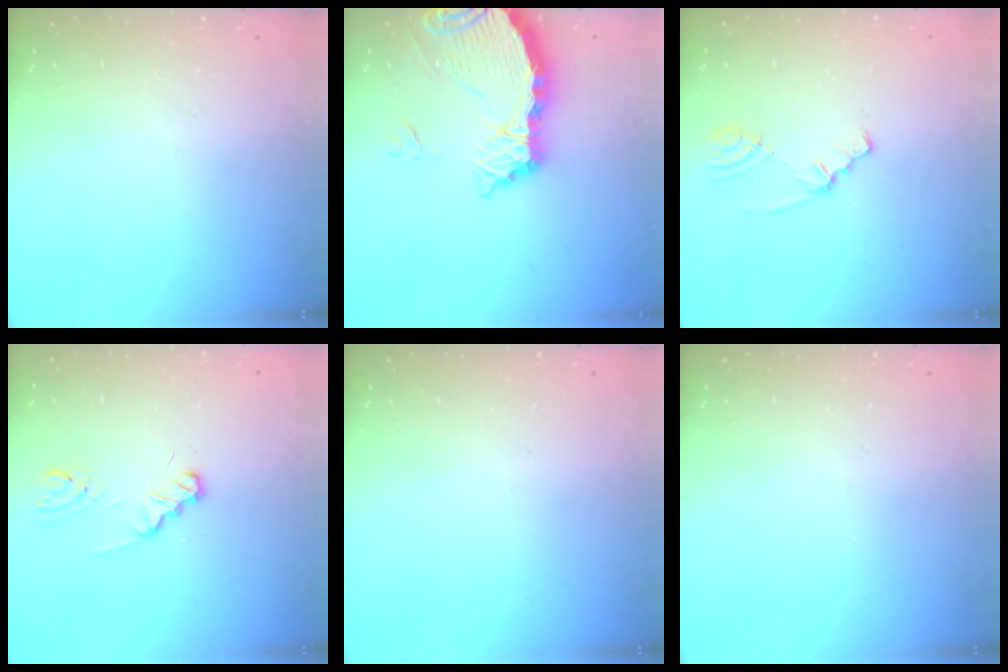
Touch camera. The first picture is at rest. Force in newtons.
{"total": 8.0, "press": 7.9, "slide": 0.8}
{"total": 1.8, "press": 1.8, "slide": 0.2}
{"total": 2.4, "press": 2.4, "slide": 0.3}
{"total": 0.0}
{"total": 0.0}